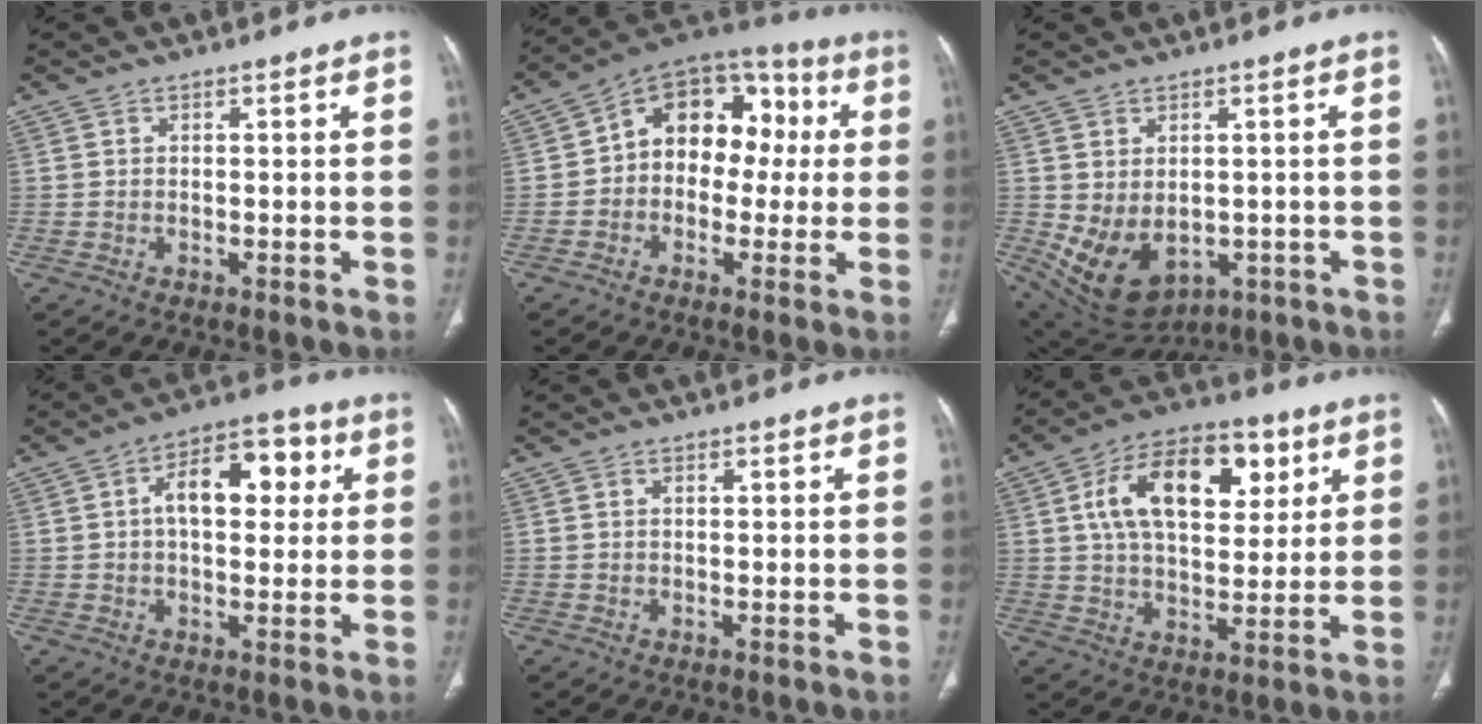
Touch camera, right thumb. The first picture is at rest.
{"total": 15.1, "force": [1.1, 11.1, 10.2], "torque": [-0.093, 0.049, 0.000]}
{"total": 11.5, "force": [-2.0, 8.1, 7.9], "torque": [-0.126, -0.005, 0.000]}
{"total": 12.3, "force": [2.8, 6.9, 9.8], "torque": [-0.125, 0.022, 0.036]}
{"total": 1.0, "force": [0.4, 0.4, 0.8], "torque": [-0.015, 0.002, 0.007]}
{"total": 18.8, "force": [6.3, 10.8, 14.0], "torque": [-0.197, -0.002, 0.099]}